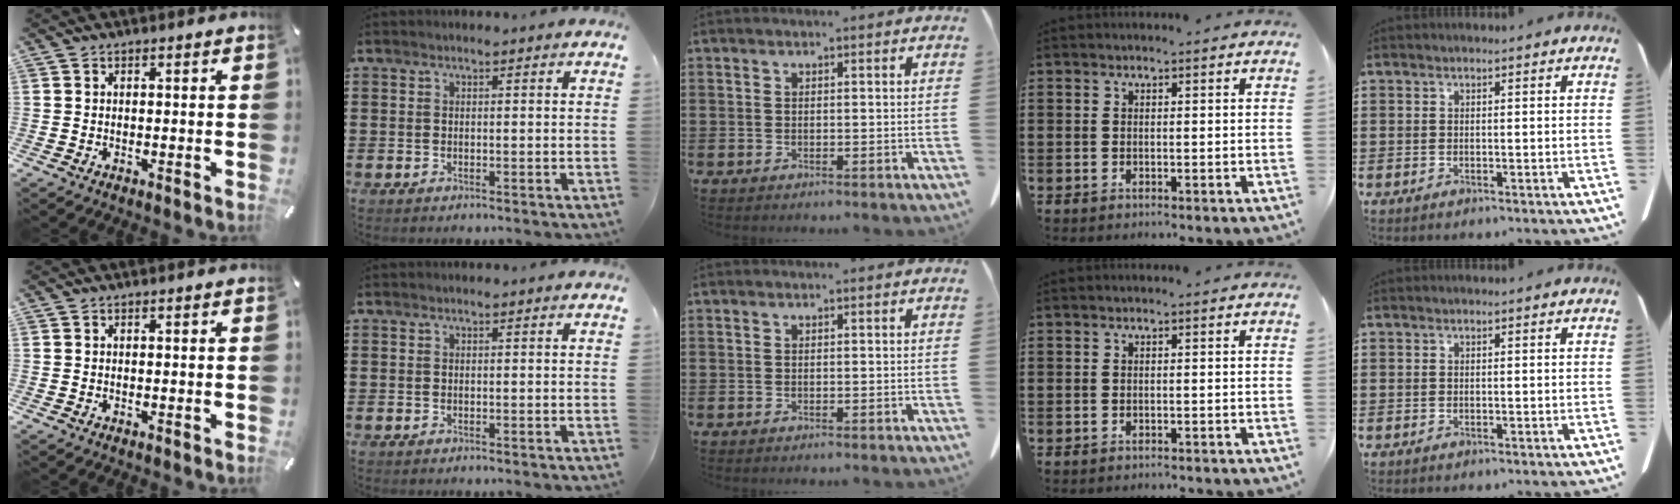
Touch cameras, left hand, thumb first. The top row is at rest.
{"ring": {"total": 0.7, "force": [-0.7, 0.0, 0.1], "torque": [-0.005, -0.002, -0.013]}}